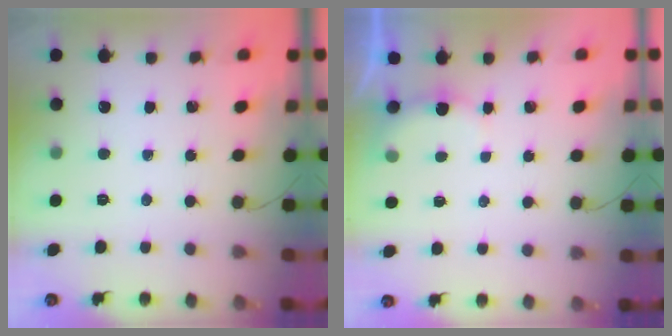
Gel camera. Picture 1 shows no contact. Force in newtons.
{"total": 4.9, "press": 4.9, "slide": 0.7}